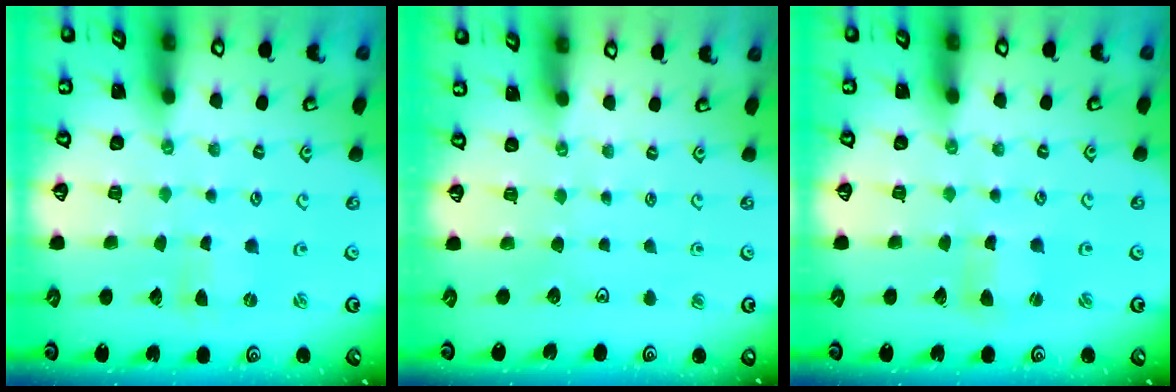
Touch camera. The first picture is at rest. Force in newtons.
{"total": 0.0}
{"total": 2.2, "press": 2.2, "slide": 0.3}